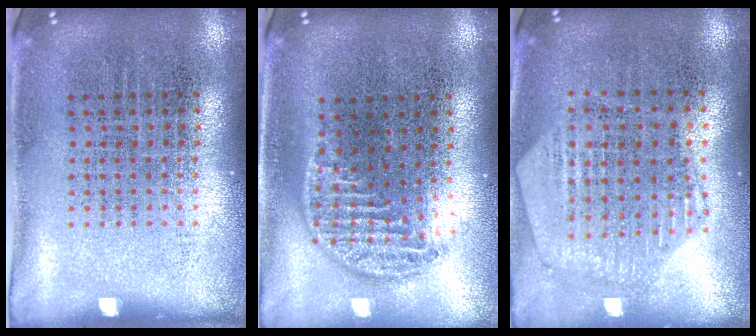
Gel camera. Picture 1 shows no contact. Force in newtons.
{"total": 1.4, "press": 1.2, "slide": 0.7}
{"total": 1.3, "press": 1.2, "slide": 0.2}